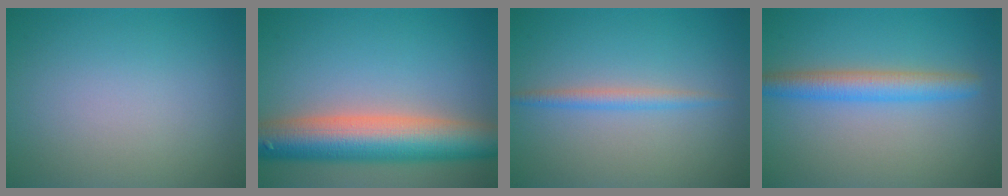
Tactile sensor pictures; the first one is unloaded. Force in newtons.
{"total": 9.6, "press": 9.6, "slide": 0.6}
{"total": 1.7, "press": 1.7, "slide": 0.0}
{"total": 3.6, "press": 3.6, "slide": 0.2}